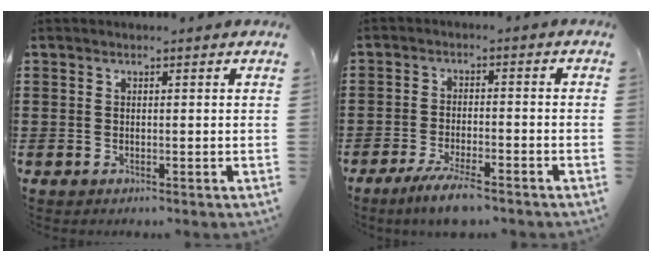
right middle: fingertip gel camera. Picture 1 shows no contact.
{"total": 5.1, "force": [-4.0, 0.5, 3.1], "torque": [-0.062, -0.007, -0.075]}